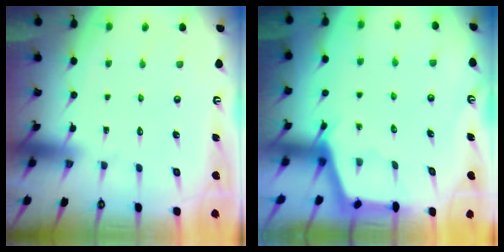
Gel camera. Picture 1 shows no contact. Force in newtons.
{"total": 2.9, "press": 2.9, "slide": 0.3}